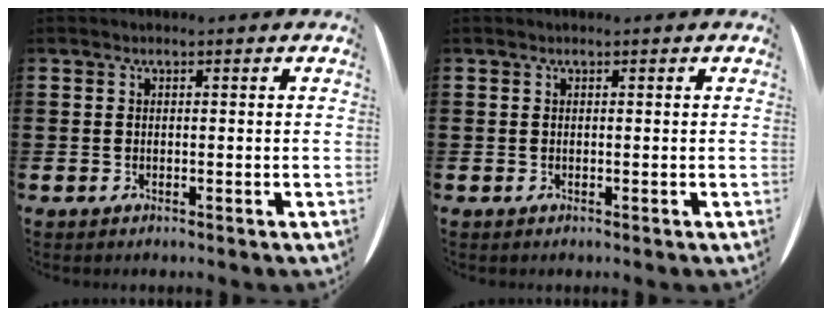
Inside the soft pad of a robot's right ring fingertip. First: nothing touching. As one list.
[{"total": 0.0}]